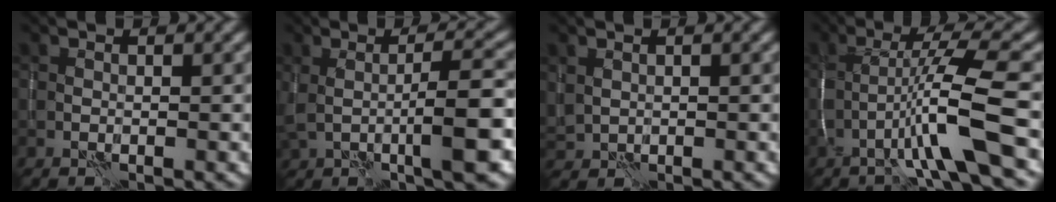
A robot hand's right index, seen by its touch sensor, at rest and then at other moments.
{"total": 5.6, "force": [-0.3, 1.1, 5.5], "torque": [-0.088, 0.005, -0.006]}
{"total": 1.0, "force": [0.5, 0.8, 0.3], "torque": [-0.010, -0.001, 0.014]}
{"total": 6.7, "force": [-2.4, 0.2, 6.3], "torque": [-0.113, 0.018, -0.051]}